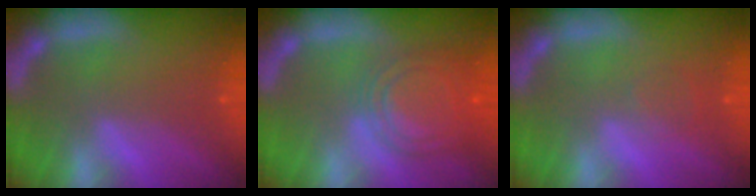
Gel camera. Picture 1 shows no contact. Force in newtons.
{"total": 9.5}
{"total": 1.5}